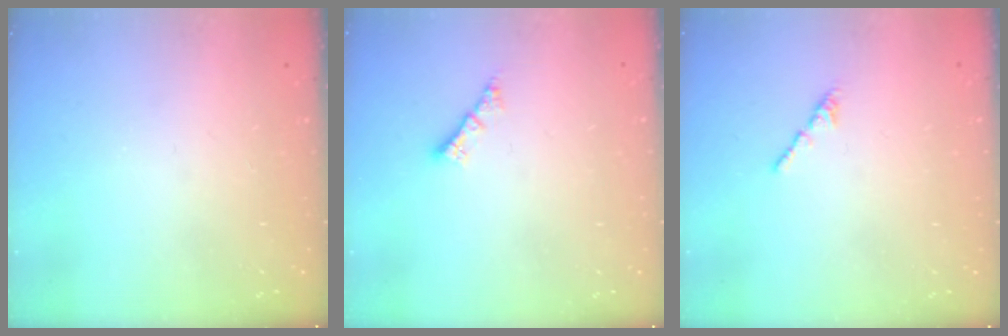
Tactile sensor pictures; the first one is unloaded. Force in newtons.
{"total": 2.4, "press": 2.4, "slide": 0.2}
{"total": 0.8, "press": 0.7, "slide": 0.5}